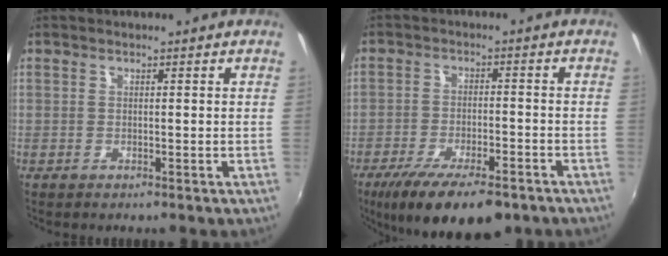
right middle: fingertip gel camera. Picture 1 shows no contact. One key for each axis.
{"total": 14.8, "fx": -10.3, "fy": 5.0, "fz": 9.4, "tx": -0.187, "ty": -0.038, "tz": -0.163}